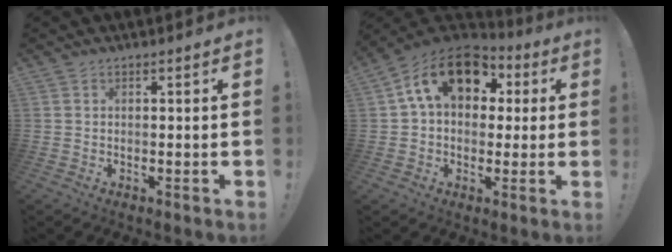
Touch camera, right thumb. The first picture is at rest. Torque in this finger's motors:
{"motor_torque": [2.43, 2.34, 1.19, -0.26, 0.12]}